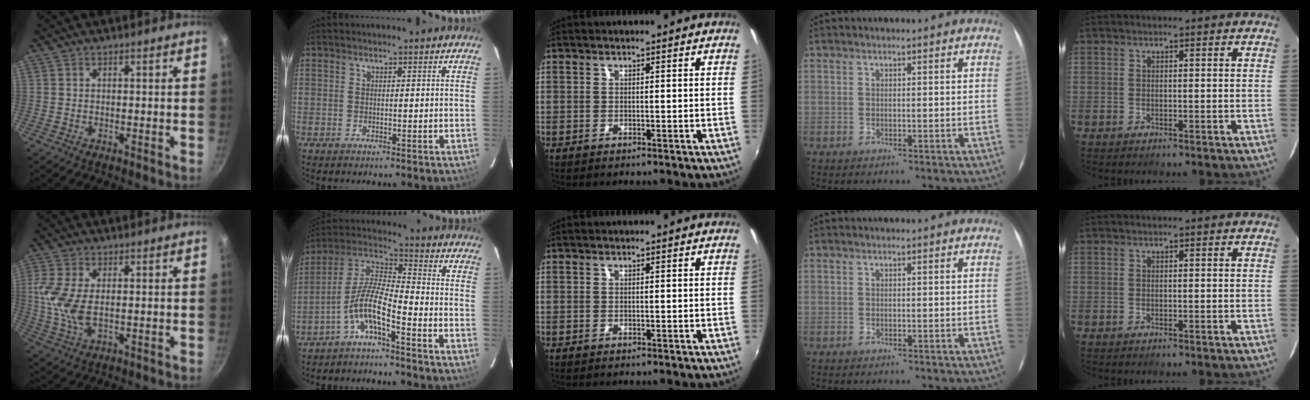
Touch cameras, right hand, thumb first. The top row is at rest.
{"thumb": {"total": 8.2, "force": [0.4, 4.1, 7.1], "torque": [-0.156, -0.004, 0.008]}, "index": {"total": 8.2, "force": [-4.8, 1.4, 6.5], "torque": [-0.148, 0.013, -0.096]}}